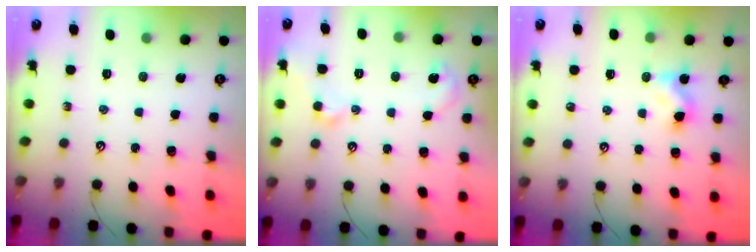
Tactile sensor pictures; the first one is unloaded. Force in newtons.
{"total": 2.1, "press": 2.1, "slide": 0.1}
{"total": 3.0, "press": 2.9, "slide": 0.4}